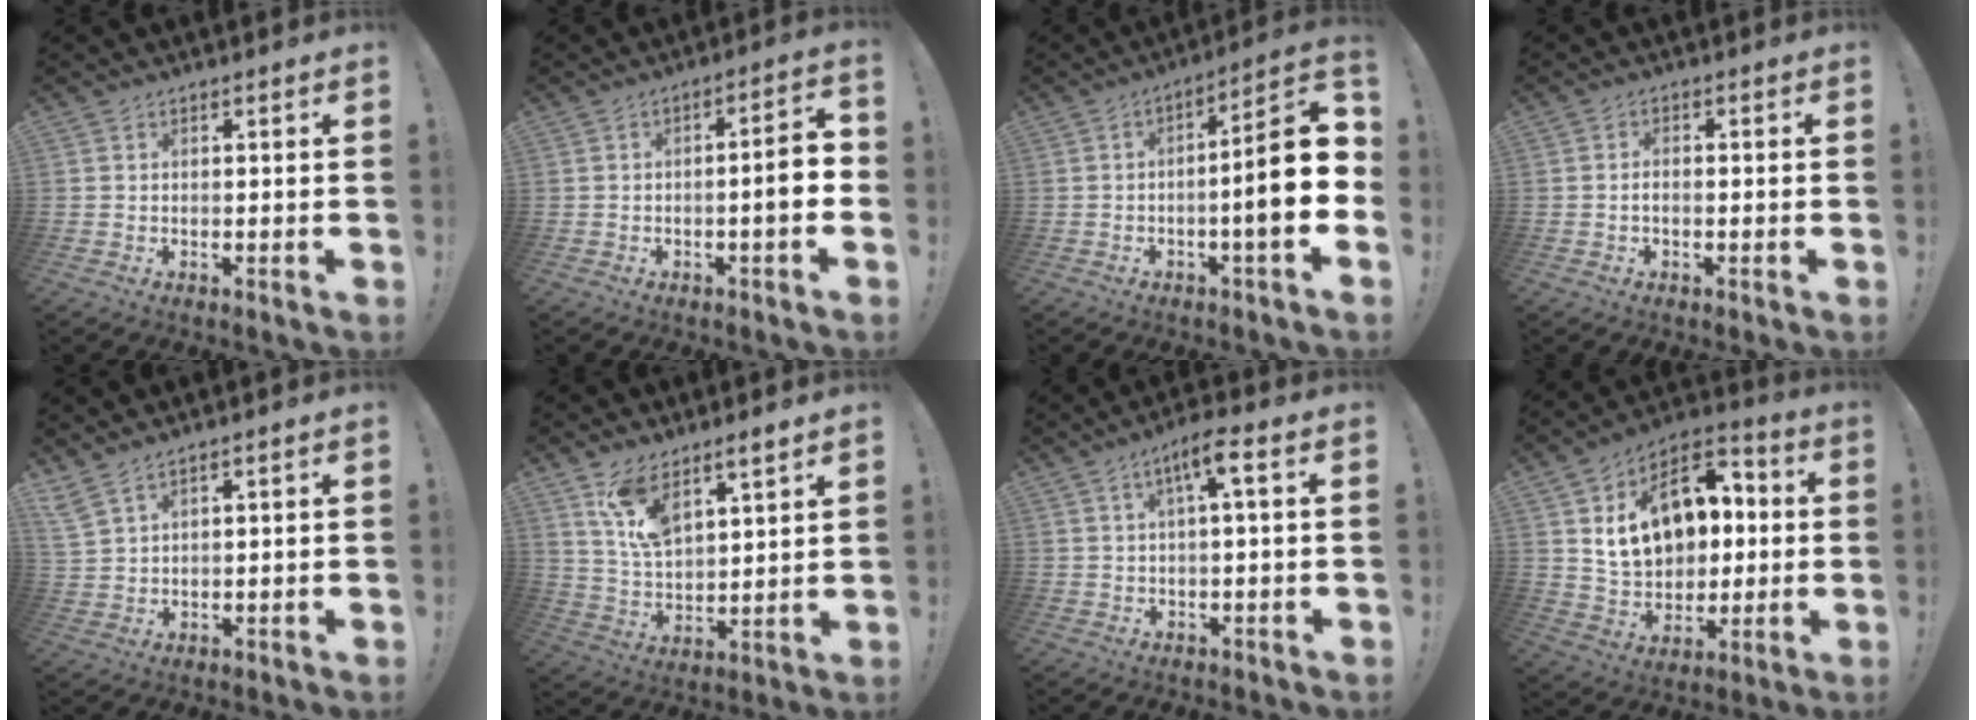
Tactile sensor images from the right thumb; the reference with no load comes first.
{"total": 6.6, "force": [-1.5, 0.5, 6.4], "torque": [-0.090, 0.001, -0.028]}
{"total": 15.4, "force": [-1.3, 2.5, 15.2], "torque": [-0.212, 0.001, -0.019]}
{"total": 1.6, "force": [-0.5, 0.8, 1.3], "torque": [-0.022, 0.006, -0.009]}
{"total": 4.8, "force": [3.9, 1.1, 2.6], "torque": [-0.055, -0.016, 0.075]}
{"total": 10.4, "force": [7.6, 3.9, 5.9], "torque": [-0.109, -0.037, 0.142]}
{"total": 6.0, "force": [1.4, 0.7, 5.8], "torque": [-0.103, 0.001, 0.017]}
{"total": 18.9, "force": [4.7, 13.8, 12.0], "torque": [-0.186, -0.007, 0.096]}